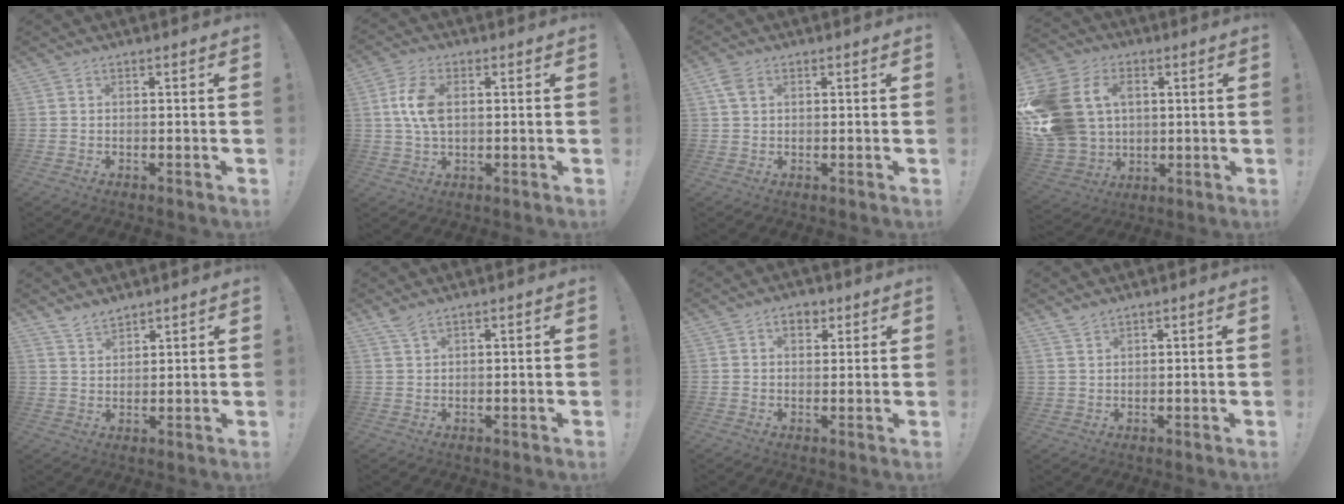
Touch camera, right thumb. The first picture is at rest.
{"total": 8.4, "force": [1.3, 5.0, 6.6], "torque": [-0.135, 0.004, 0.022]}
{"total": 4.1, "force": [1.8, 2.6, 2.6], "torque": [-0.044, 0.003, 0.035]}
{"total": 21.7, "force": [4.7, 16.9, 12.7], "torque": [-0.271, -0.010, 0.099]}
{"total": 5.2, "force": [4.6, 1.8, 1.4], "torque": [-0.017, -0.033, 0.086]}
{"total": 2.8, "force": [2.4, 0.5, 1.4], "torque": [-0.024, -0.010, 0.042]}
{"total": 4.5, "force": [2.0, 3.1, 2.5], "torque": [-0.030, 0.002, 0.032]}
{"total": 3.2, "force": [2.8, 1.3, 0.9], "torque": [-0.007, -0.020, 0.051]}